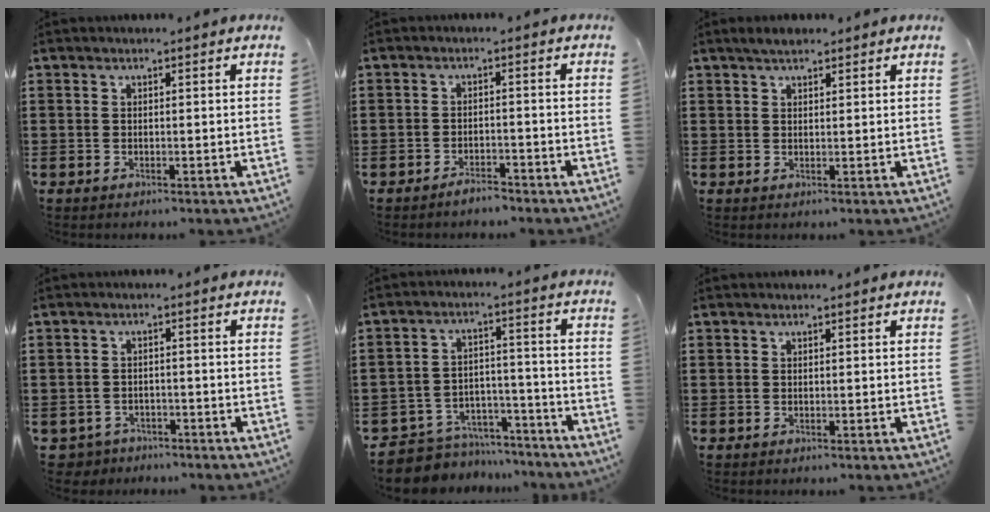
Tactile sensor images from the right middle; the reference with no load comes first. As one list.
[{"total": 2.3, "force": [-2.2, 0.4, 0.6], "torque": [-0.015, 0.001, -0.043]}, {"total": 1.7, "force": [1.5, 0.6, 0.5], "torque": [-0.014, 0.004, 0.029]}, {"total": 2.4, "force": [-2.3, 0.6, -0.2], "torque": [-0.016, -0.007, -0.055]}, {"total": 6.4, "force": [-6.2, 1.4, 0.2], "torque": [-0.010, 0.014, -0.126]}, {"total": 0.0}]